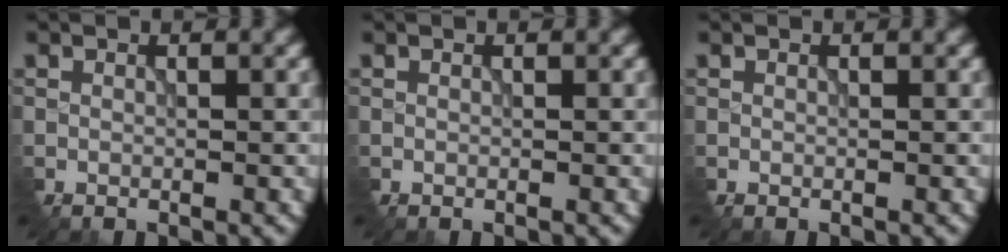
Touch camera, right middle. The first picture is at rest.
{"total": 0.0}
{"total": 0.0}